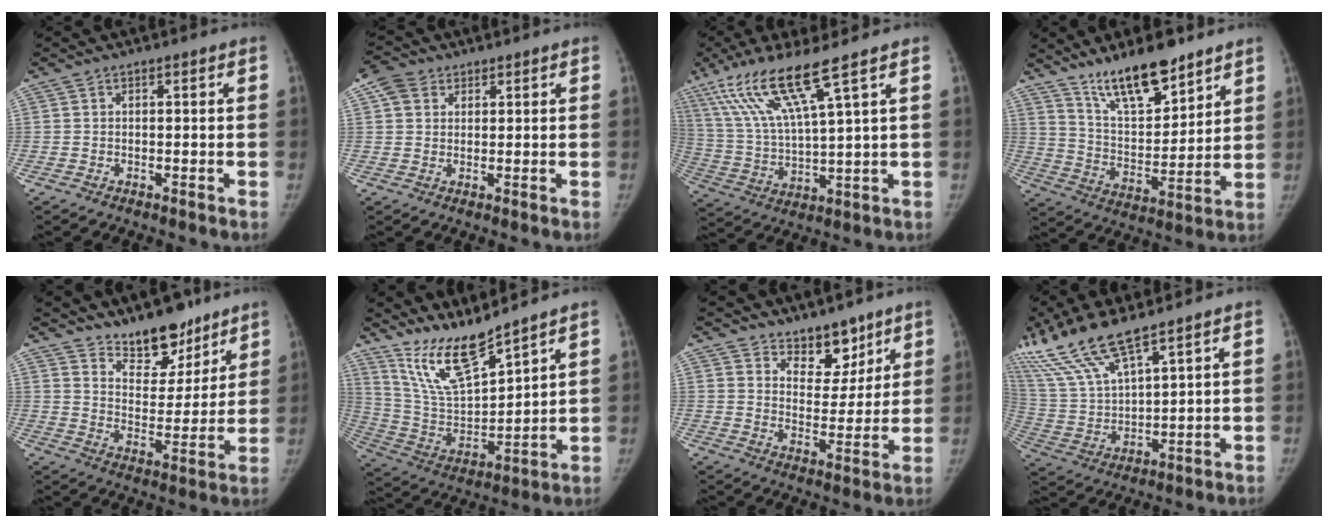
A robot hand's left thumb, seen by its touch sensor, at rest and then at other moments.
{"total": 4.5, "force": [2.2, 3.4, 1.8], "torque": [-0.028, 0.004, 0.042]}
{"total": 14.3, "force": [8.6, 0.8, 11.4], "torque": [-0.246, -0.035, 0.175]}
{"total": 14.8, "force": [11.2, 4.7, 8.6], "torque": [-0.117, -0.075, 0.205]}
{"total": 11.8, "force": [9.5, 5.4, 4.6], "torque": [-0.031, -0.074, 0.161]}
{"total": 13.2, "force": [11.1, 2.1, 6.7], "torque": [-0.114, -0.074, 0.229]}
{"total": 8.3, "force": [6.4, 4.5, 2.9], "torque": [-0.004, -0.048, 0.108]}
{"total": 15.0, "force": [11.4, 3.3, 9.2], "torque": [-0.198, -0.044, 0.240]}